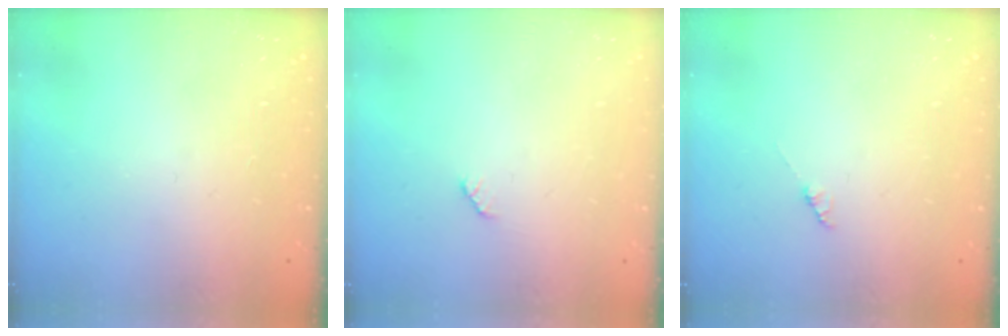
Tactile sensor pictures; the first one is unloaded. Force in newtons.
{"total": 2.5, "press": 2.5, "slide": 0.4}
{"total": 1.4, "press": 1.4, "slide": 0.2}